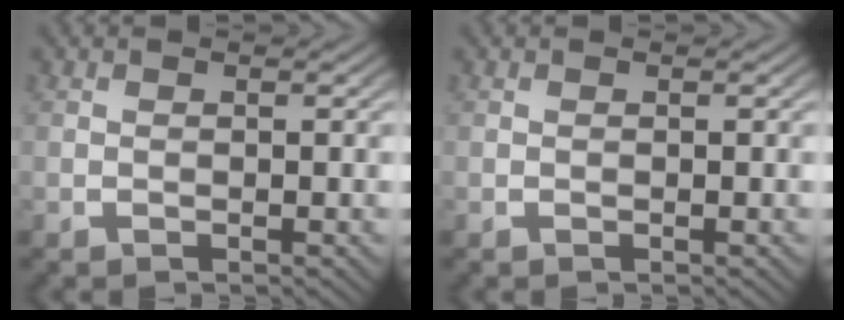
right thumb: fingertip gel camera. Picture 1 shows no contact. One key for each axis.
{"total": 0.0}